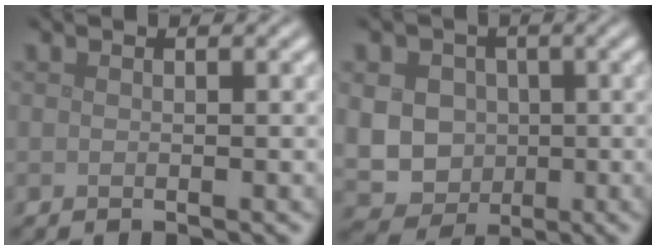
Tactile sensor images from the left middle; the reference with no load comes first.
{"total": 8.3, "force": [0.5, 7.6, 3.4], "torque": [-0.062, 0.018, -0.014]}